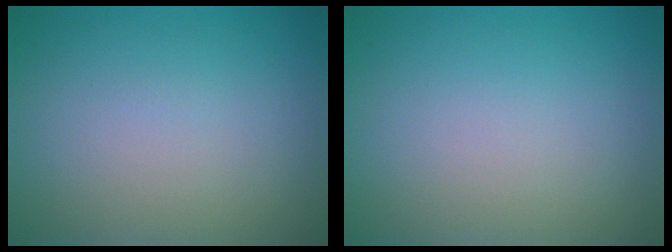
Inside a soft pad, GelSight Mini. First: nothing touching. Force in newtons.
{"total": 0.0}